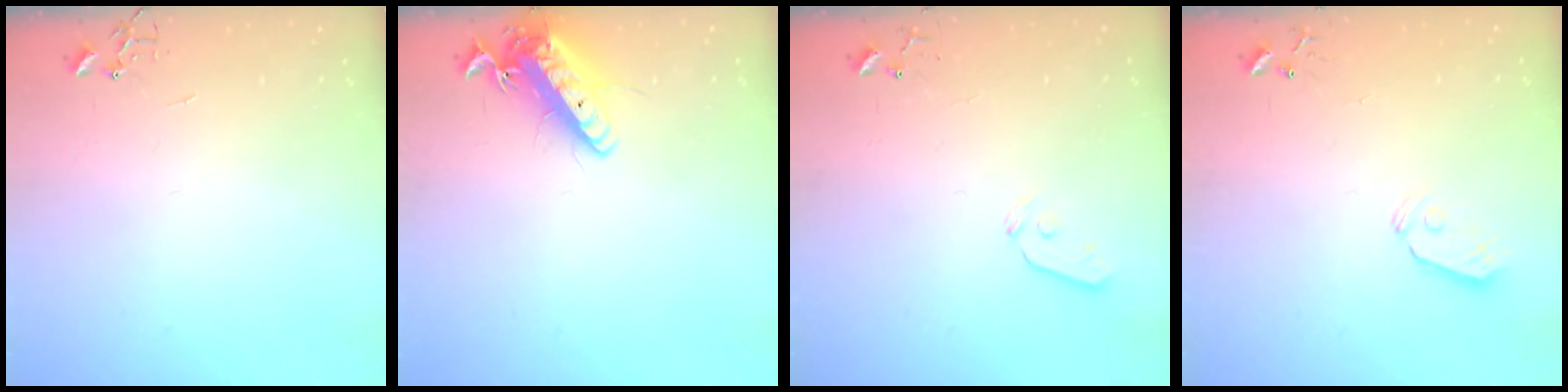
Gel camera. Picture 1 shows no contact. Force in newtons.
{"total": 14.1, "press": 13.9, "slide": 2.4}
{"total": 4.4, "press": 4.3, "slide": 0.6}
{"total": 6.1, "press": 6.1, "slide": 0.5}